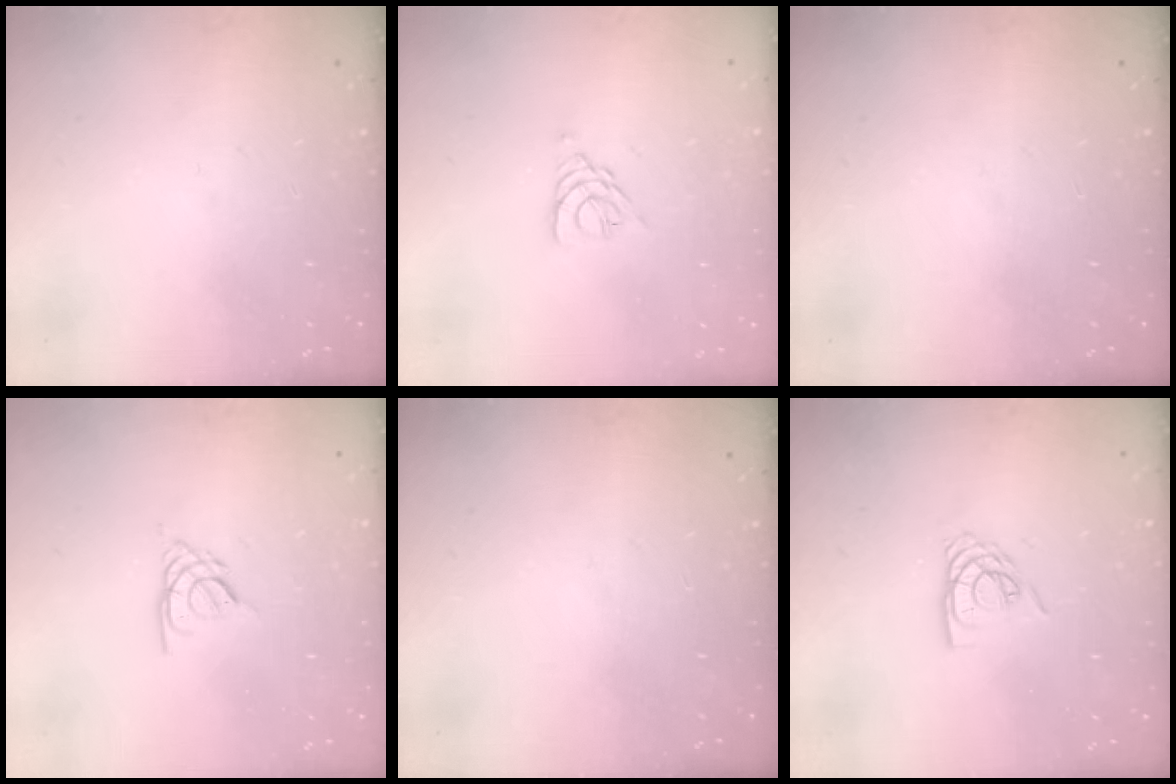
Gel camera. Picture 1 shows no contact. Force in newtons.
{"total": 3.1, "press": 3.0, "slide": 0.5}
{"total": 0.0}
{"total": 2.6, "press": 2.6, "slide": 0.6}
{"total": 0.0}
{"total": 7.4, "press": 7.3, "slide": 0.5}